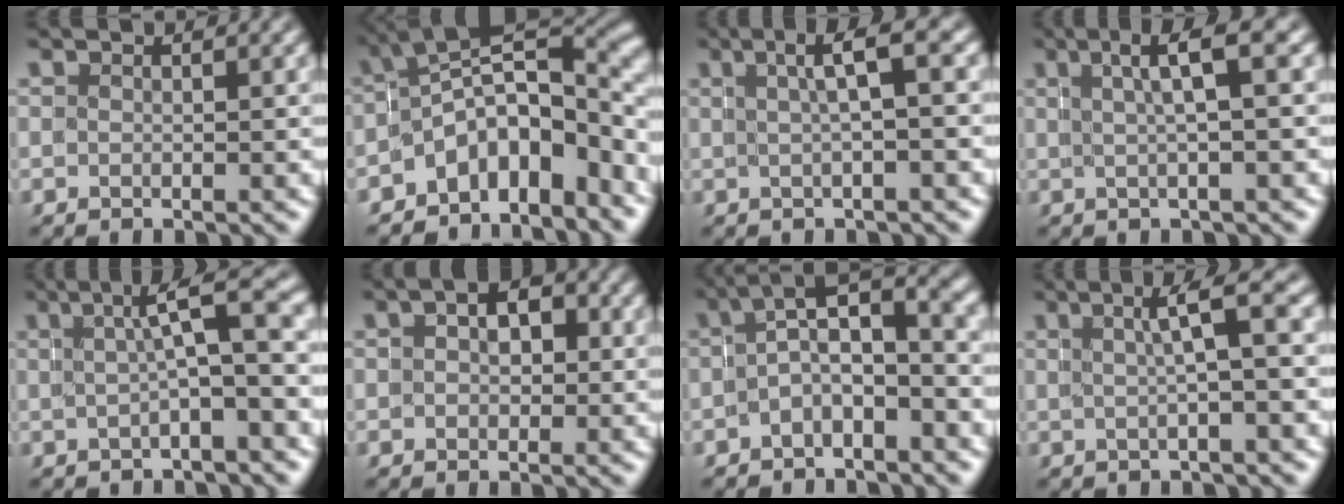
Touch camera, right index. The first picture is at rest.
{"total": 12.5, "force": [-2.4, 7.7, 9.6], "torque": [-0.147, -0.023, -0.037]}
{"total": 2.9, "force": [0.8, -0.3, 2.8], "torque": [-0.031, 0.016, 0.015]}
{"total": 3.5, "force": [1.5, -0.5, 3.1], "torque": [-0.038, 0.021, 0.022]}
{"total": 4.2, "force": [0.5, 0.2, 4.2], "torque": [-0.044, 0.017, 0.008]}
{"total": 2.7, "force": [0.8, 2.0, 1.7], "torque": [-0.008, 0.009, 0.001]}
{"total": 5.0, "force": [-0.6, 2.3, 4.4], "torque": [-0.054, -0.007, -0.012]}
{"total": 2.9, "force": [0.6, -0.9, 2.7], "torque": [-0.031, 0.014, 0.011]}